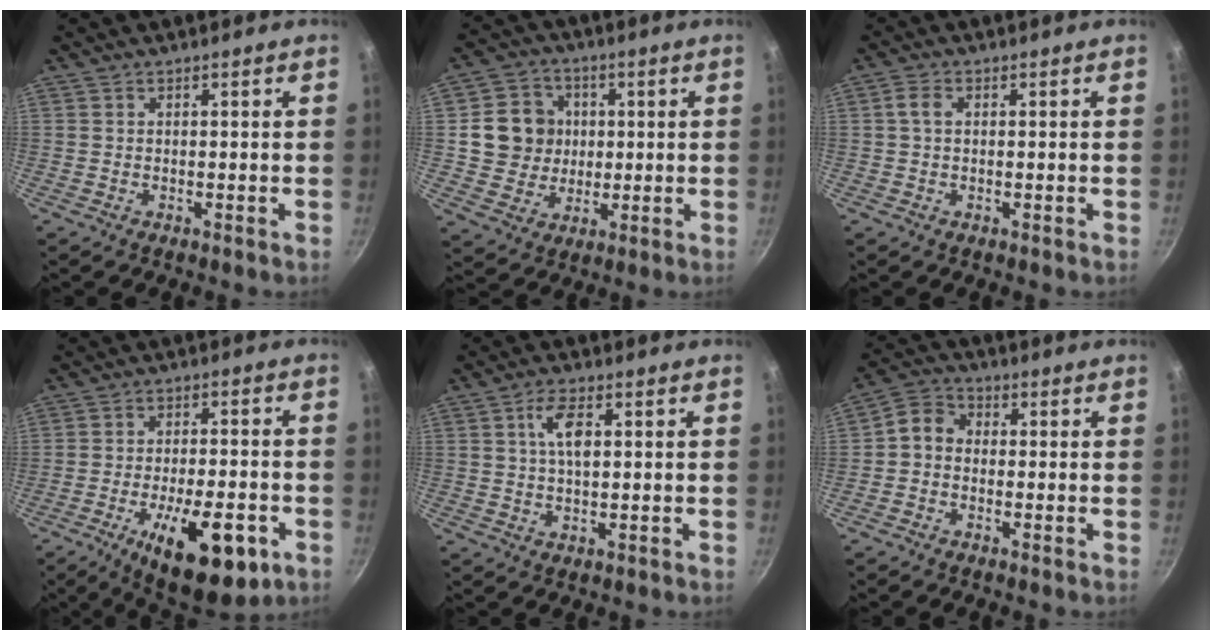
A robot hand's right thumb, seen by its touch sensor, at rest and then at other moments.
{"total": 11.1, "force": [1.5, 10.2, 4.1], "torque": [-0.039, 0.007, 0.024]}
{"total": 2.3, "force": [0.3, 1.6, 1.7], "torque": [-0.034, 0.007, 0.003]}
{"total": 16.9, "force": [-7.0, 6.5, 14.0], "torque": [-0.189, 0.020, -0.096]}
{"total": 5.8, "force": [1.4, 2.6, 5.0], "torque": [-0.088, 0.003, 0.024]}
{"total": 5.0, "force": [-0.9, 4.1, 2.7], "torque": [-0.039, 0.020, -0.036]}